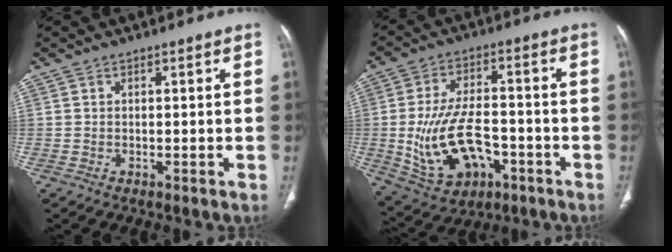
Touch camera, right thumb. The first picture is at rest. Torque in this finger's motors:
{"motor_torque": [2.35, 1.90, 1.44, -0.79, 0.42]}